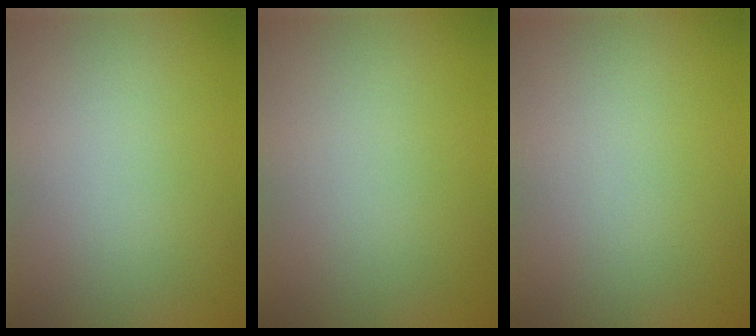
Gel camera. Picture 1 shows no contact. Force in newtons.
{"total": 0.0}
{"total": 0.0}